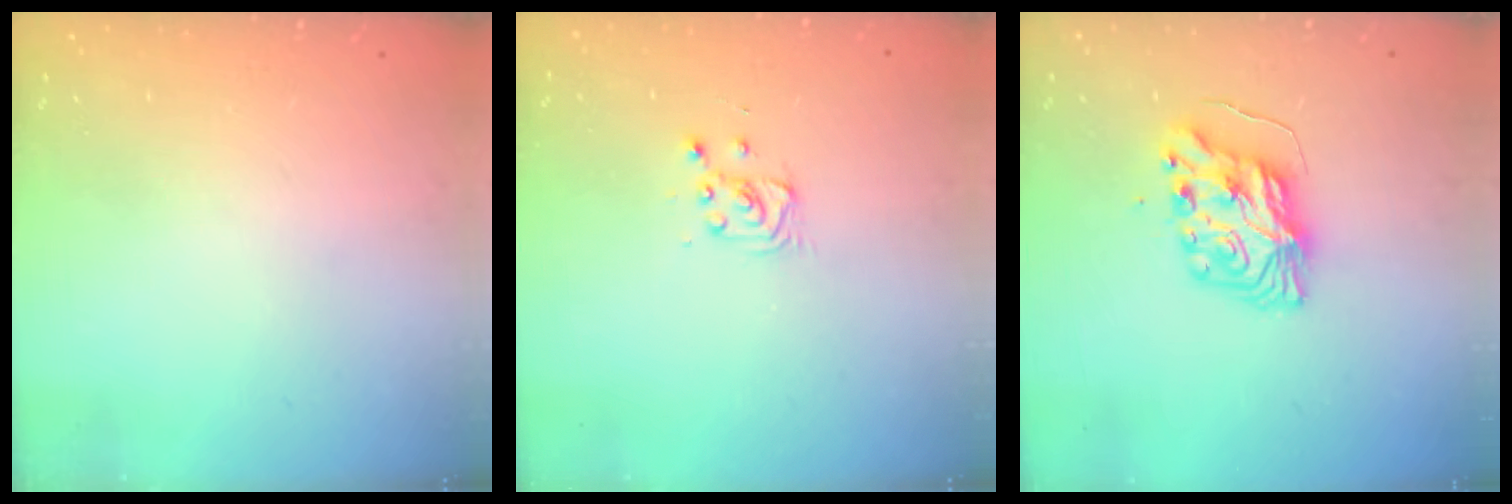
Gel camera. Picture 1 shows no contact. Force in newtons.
{"total": 3.2, "press": 3.2, "slide": 0.4}
{"total": 9.1, "press": 9.0, "slide": 0.6}